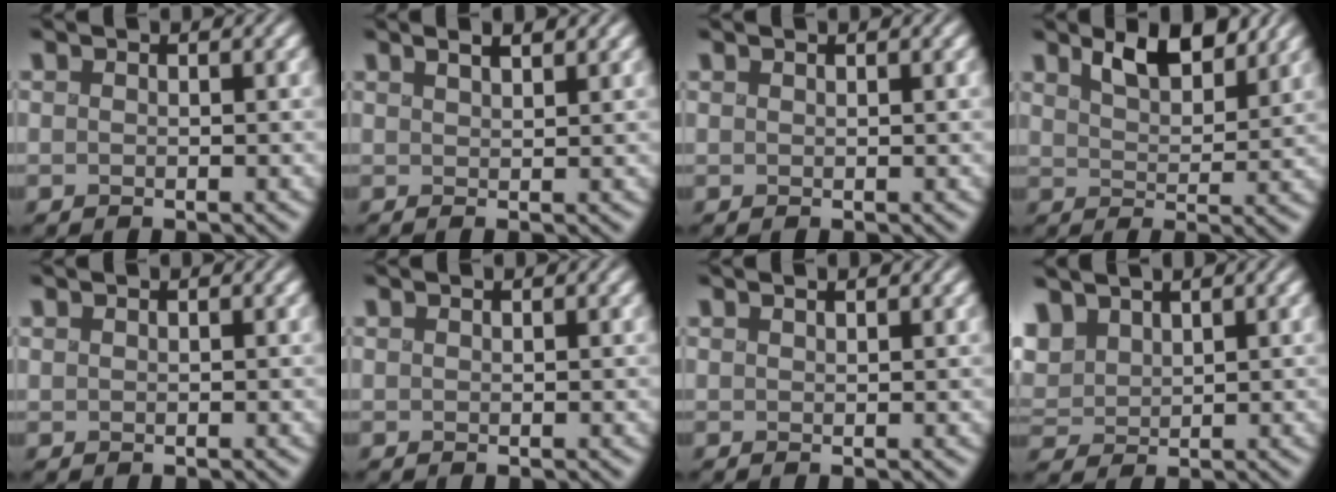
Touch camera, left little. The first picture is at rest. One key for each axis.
{"total": 2.4, "fx": 1.6, "fy": 0.8, "fz": 1.7, "tx": -0.004, "ty": 0.006, "tz": 0.005}
{"total": 0.0}
{"total": 4.2, "fx": 2.8, "fy": 1.5, "fz": 2.8, "tx": -0.044, "ty": -0.002, "tz": 0.044}
{"total": 0.0}
{"total": 0.0}
{"total": 0.6, "fx": 0.5, "fy": 0.1, "fz": 0.3, "tx": 0.000, "ty": -0.001, "tz": 0.005}
{"total": 3.5, "fx": 2.4, "fy": 1.9, "fz": 1.7, "tx": -0.046, "ty": 0.008, "tz": 0.043}